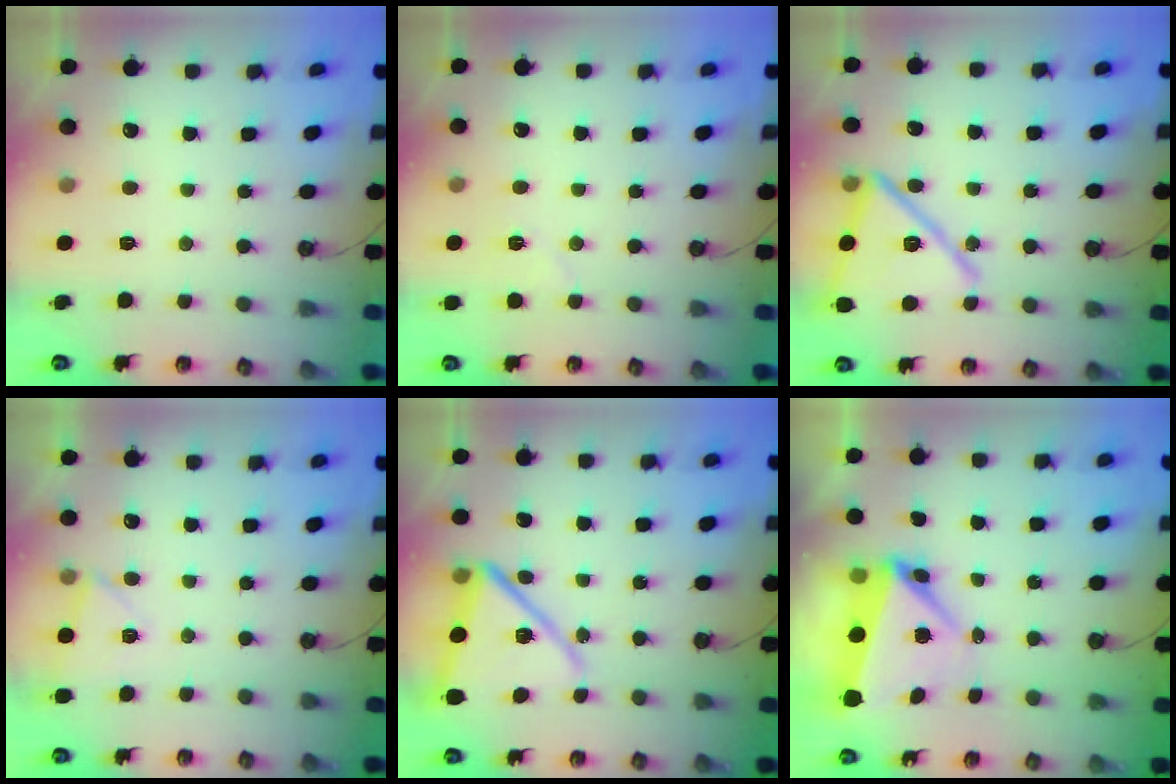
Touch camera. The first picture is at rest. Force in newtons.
{"total": 5.2, "press": 4.5, "slide": 2.5}
{"total": 18.4, "press": 18.4, "slide": 1.1}
{"total": 3.1, "press": 3.0, "slide": 0.6}
{"total": 14.9, "press": 14.8, "slide": 1.5}
{"total": 7.3, "press": 7.2, "slide": 0.7}